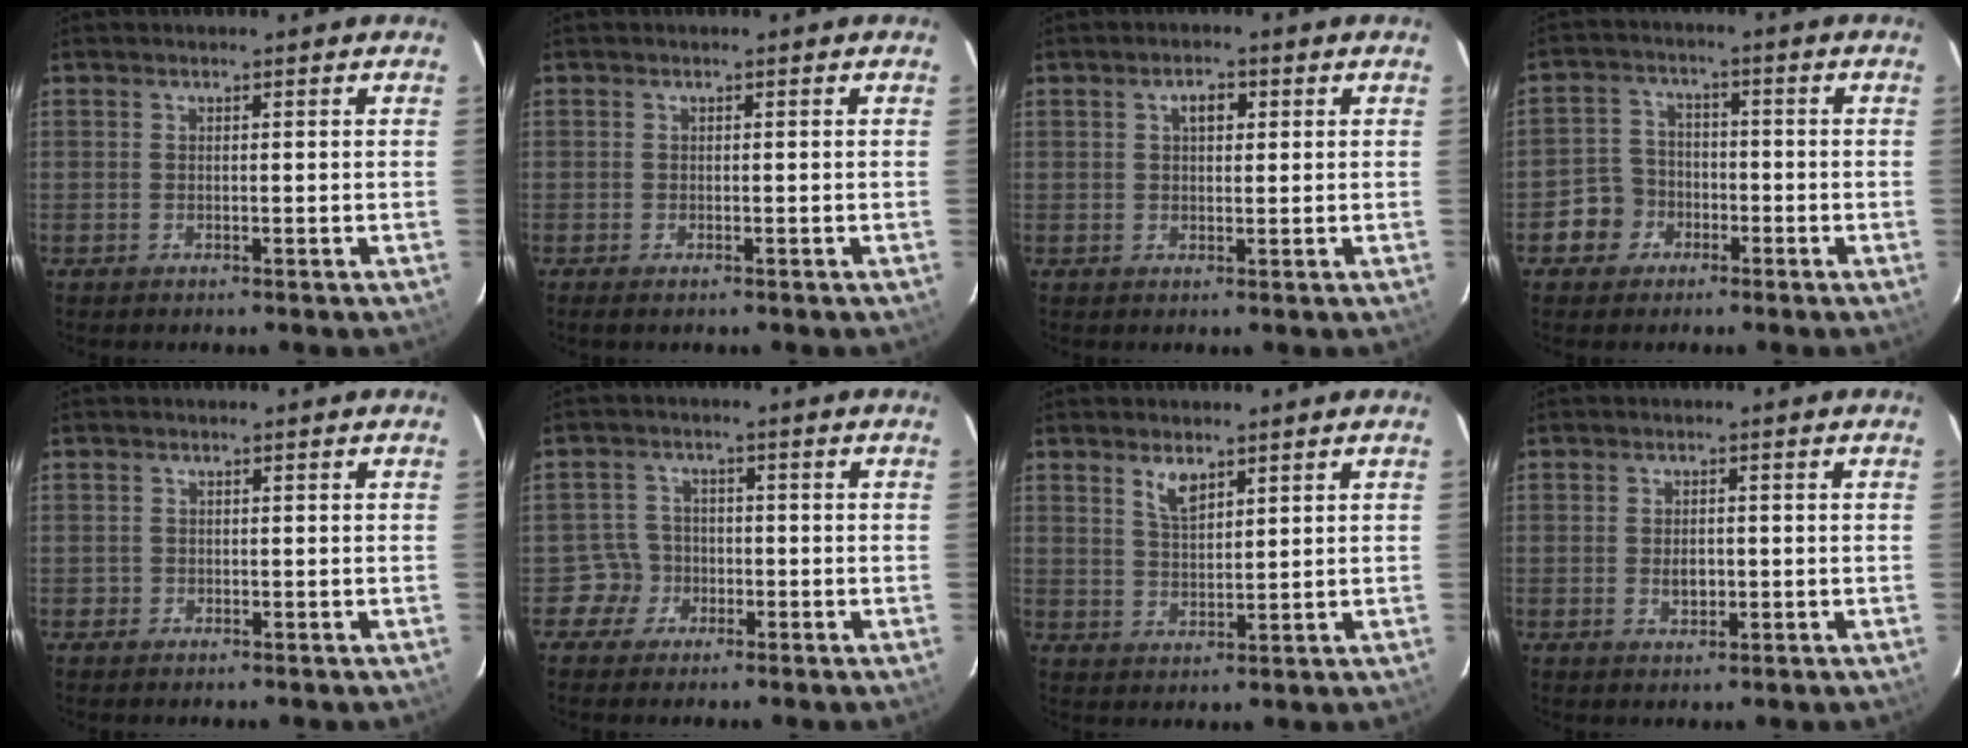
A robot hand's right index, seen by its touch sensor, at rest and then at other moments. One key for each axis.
{"total": 1.1, "fx": -0.8, "fy": 0.4, "fz": 0.6, "tx": -0.012, "ty": -0.005, "tz": -0.014}
{"total": 2.9, "fx": 1.0, "fy": 1.7, "fz": 2.1, "tx": -0.033, "ty": 0.011, "tz": 0.016}
{"total": 5.9, "fx": -2.8, "fy": 5.1, "fz": 0.8, "tx": -0.026, "ty": 0.025, "tz": -0.047}
{"total": 0.9, "fx": -0.4, "fy": 0.8, "fz": 0.0, "tx": 0.001, "ty": 0.004, "tz": -0.005}
{"total": 4.0, "fx": -1.7, "fy": 3.6, "fz": -0.4, "tx": 0.012, "ty": 0.019, "tz": -0.031}
{"total": 4.3, "fx": 2.8, "fy": 1.8, "fz": 2.7, "tx": -0.050, "ty": -0.001, "tz": 0.055}
{"total": 2.7, "fx": -0.4, "fy": 1.8, "fz": 2.0, "tx": -0.033, "ty": -0.001, "tz": -0.004}